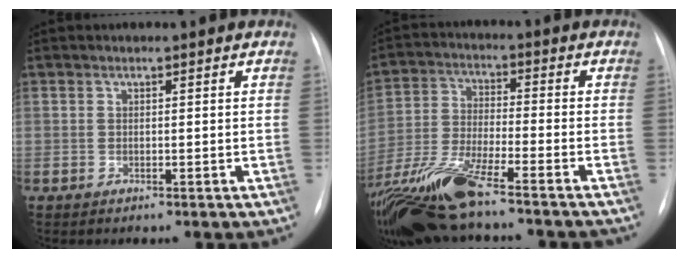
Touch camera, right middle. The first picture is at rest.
{"total": 16.4, "force": [-12.9, 1.9, 10.0], "torque": [-0.229, -0.028, -0.238]}